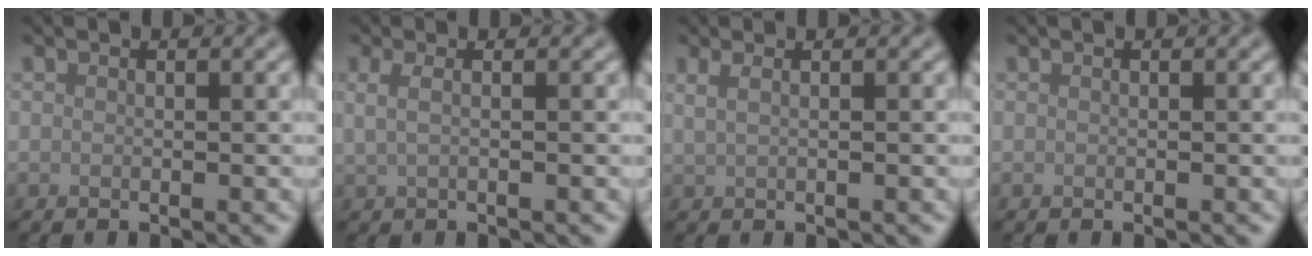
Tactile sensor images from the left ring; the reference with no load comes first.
{"total": 1.7, "force": [0.4, 0.6, 1.5], "torque": [-0.029, -0.001, 0.003]}
{"total": 2.3, "force": [1.1, 1.2, 1.7], "torque": [-0.021, 0.001, 0.001]}
{"total": 0.0}